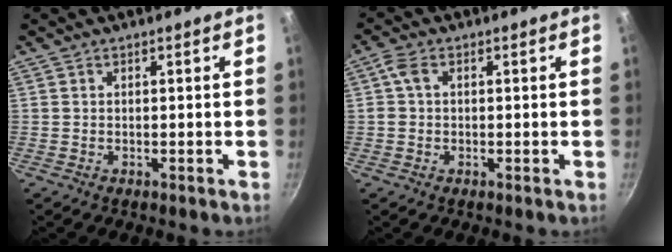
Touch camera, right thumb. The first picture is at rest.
{"total": 2.9, "force": [0.5, 2.1, 1.9], "torque": [-0.040, 0.011, 0.007]}